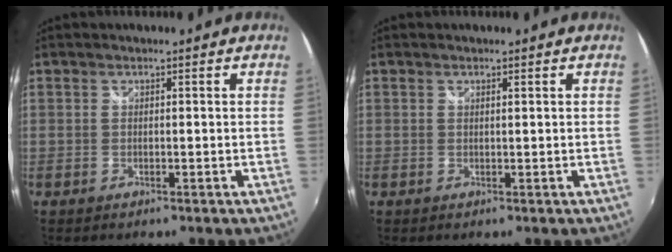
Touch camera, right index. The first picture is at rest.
{"total": 0.0}